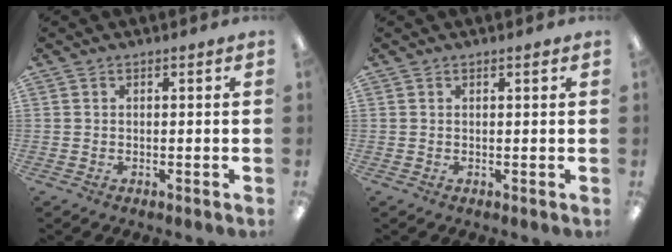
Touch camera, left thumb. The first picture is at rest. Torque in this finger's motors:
{"motor_torque": [-0.37, -0.29, -0.06, 0.02, -0.03]}